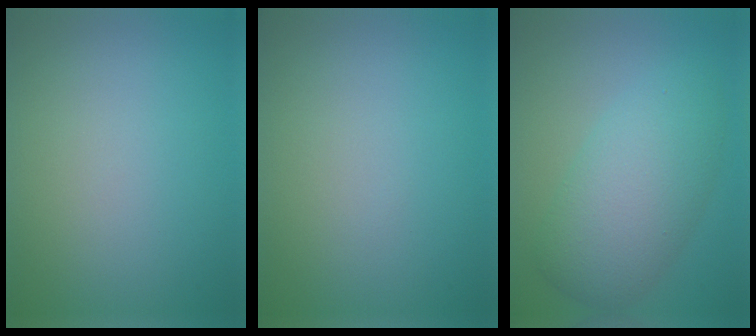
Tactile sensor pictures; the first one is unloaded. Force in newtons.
{"total": 0.0}
{"total": 6.4, "press": 6.4, "slide": 0.1}